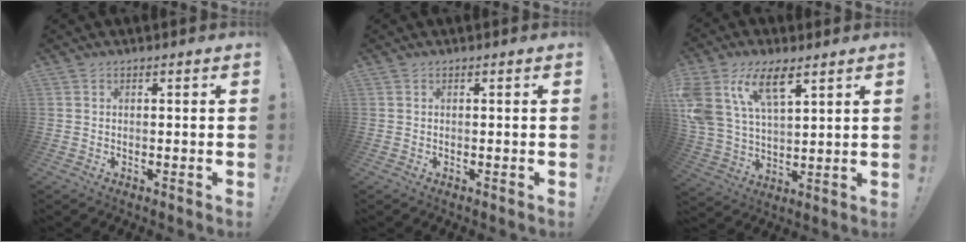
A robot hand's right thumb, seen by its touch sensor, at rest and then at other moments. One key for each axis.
{"total": 0.0}
{"total": 14.4, "fx": 8.2, "fy": 7.3, "fz": 9.2, "tx": -0.193, "ty": -0.033, "tz": 0.152}